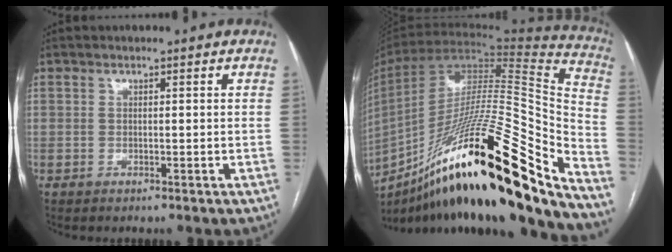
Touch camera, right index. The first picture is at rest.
{"total": 37.5, "force": [-22.5, 4.7, 29.7], "torque": [-0.447, -0.037, -0.368]}